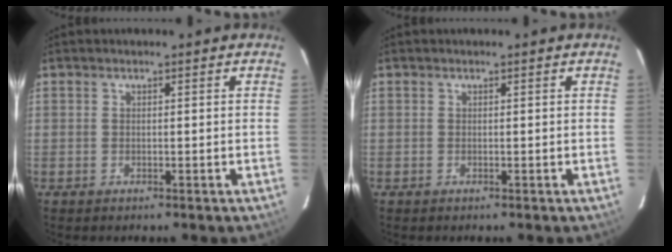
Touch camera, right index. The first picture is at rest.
{"total": 0.0}